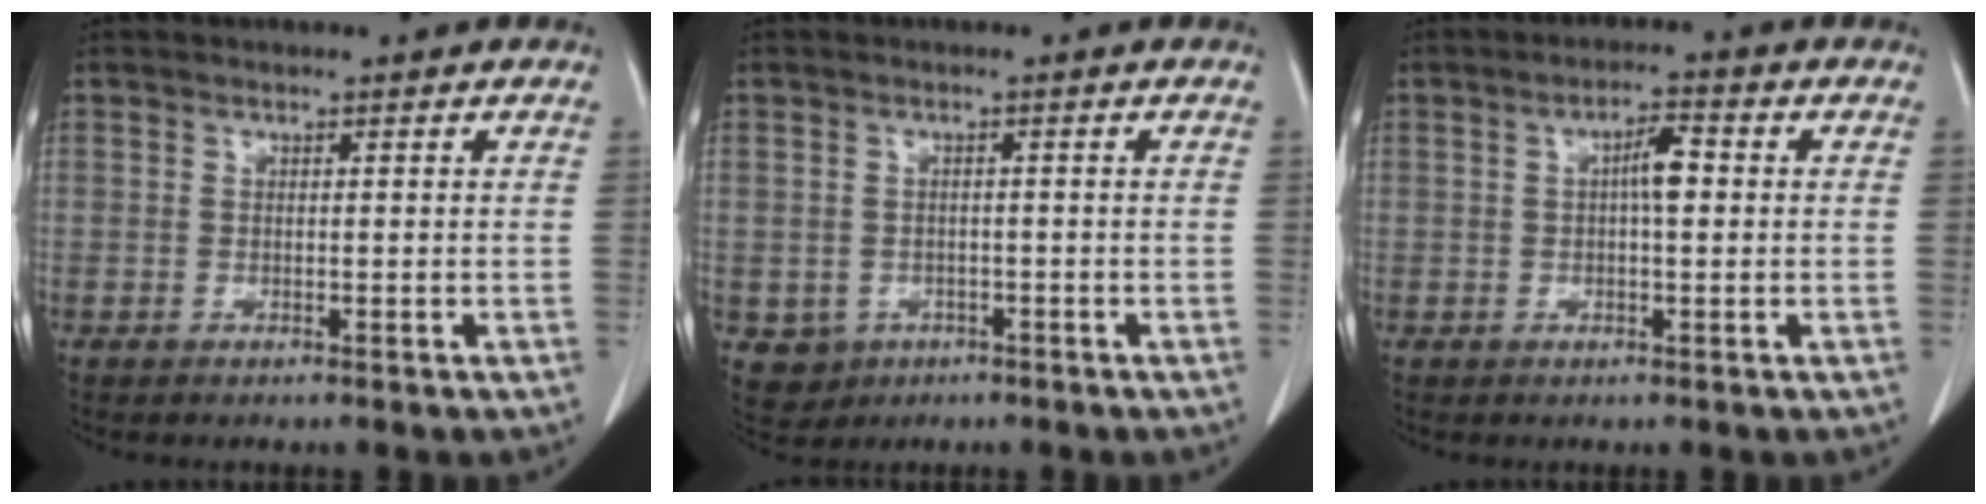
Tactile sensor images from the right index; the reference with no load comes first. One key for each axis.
{"total": 3.9, "fx": -1.3, "fy": 3.7, "fz": 0.5, "tx": -0.006, "ty": 0.007, "tz": -0.010}
{"total": 3.9, "fx": 0.4, "fy": 0.9, "fz": 3.8, "tx": -0.064, "ty": 0.010, "tz": 0.003}